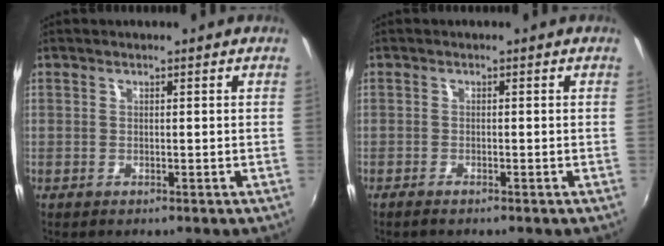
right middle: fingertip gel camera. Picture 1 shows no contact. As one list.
[{"total": 1.3, "force": [-1.2, 0.2, 0.7], "torque": [-0.017, -0.003, -0.024]}]